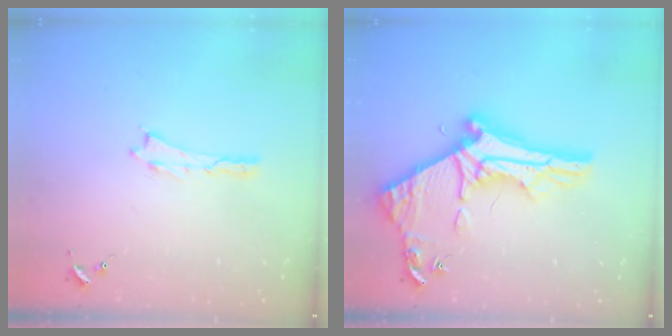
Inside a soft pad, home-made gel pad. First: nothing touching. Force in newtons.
{"total": 10.5, "press": 10.4, "slide": 1.0}